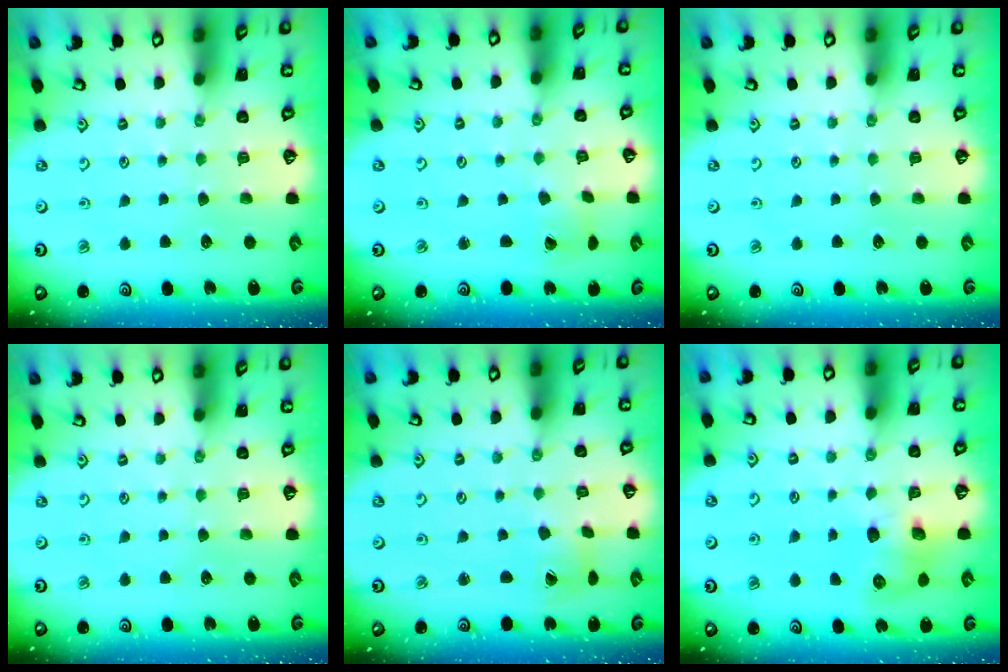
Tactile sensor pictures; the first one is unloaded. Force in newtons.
{"total": 2.9, "press": 2.9, "slide": 0.2}
{"total": 0.0}
{"total": 0.0}
{"total": 3.5, "press": 3.5, "slide": 0.4}
{"total": 7.5, "press": 7.5, "slide": 0.3}